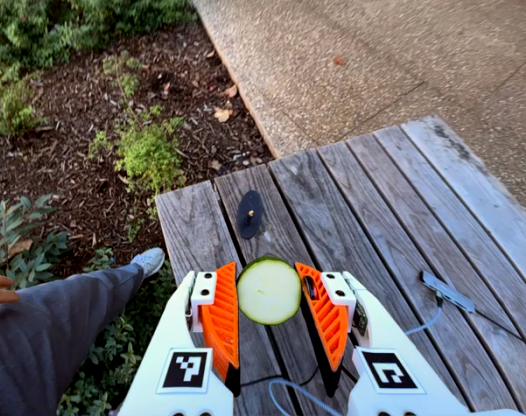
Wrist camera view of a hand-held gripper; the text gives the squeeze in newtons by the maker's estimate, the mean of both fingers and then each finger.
{"total": 9.8, "left": 9.4, "right": 10.2}